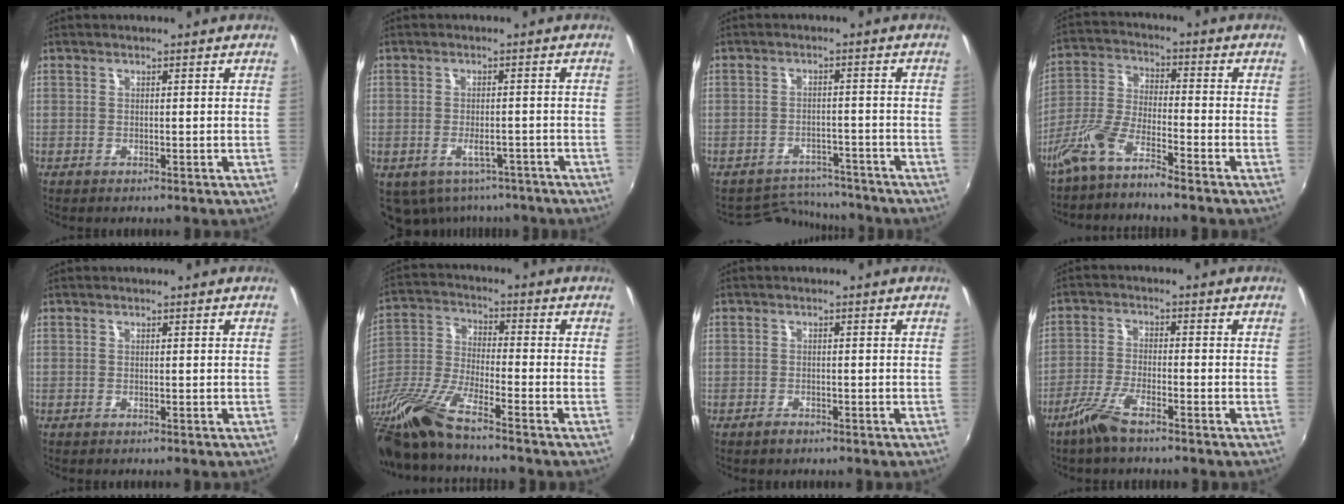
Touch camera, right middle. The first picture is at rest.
{"total": 7.7, "force": [-5.1, 4.7, 3.5], "torque": [-0.070, -0.010, -0.059]}
{"total": 7.9, "force": [-7.6, 2.3, 0.2], "torque": [-0.018, 0.013, -0.109]}
{"total": 7.1, "force": [-5.4, 0.8, 4.5], "torque": [-0.105, 0.004, -0.110]}
{"total": 0.0}
{"total": 13.5, "force": [-10.8, 0.6, 8.1], "torque": [-0.176, -0.027, -0.220]}
{"total": 1.3, "force": [-1.1, 0.7, 0.4], "torque": [-0.010, 0.000, -0.018]}
{"total": 6.1, "force": [-4.5, 1.0, 4.0], "torque": [-0.096, -0.007, -0.090]}